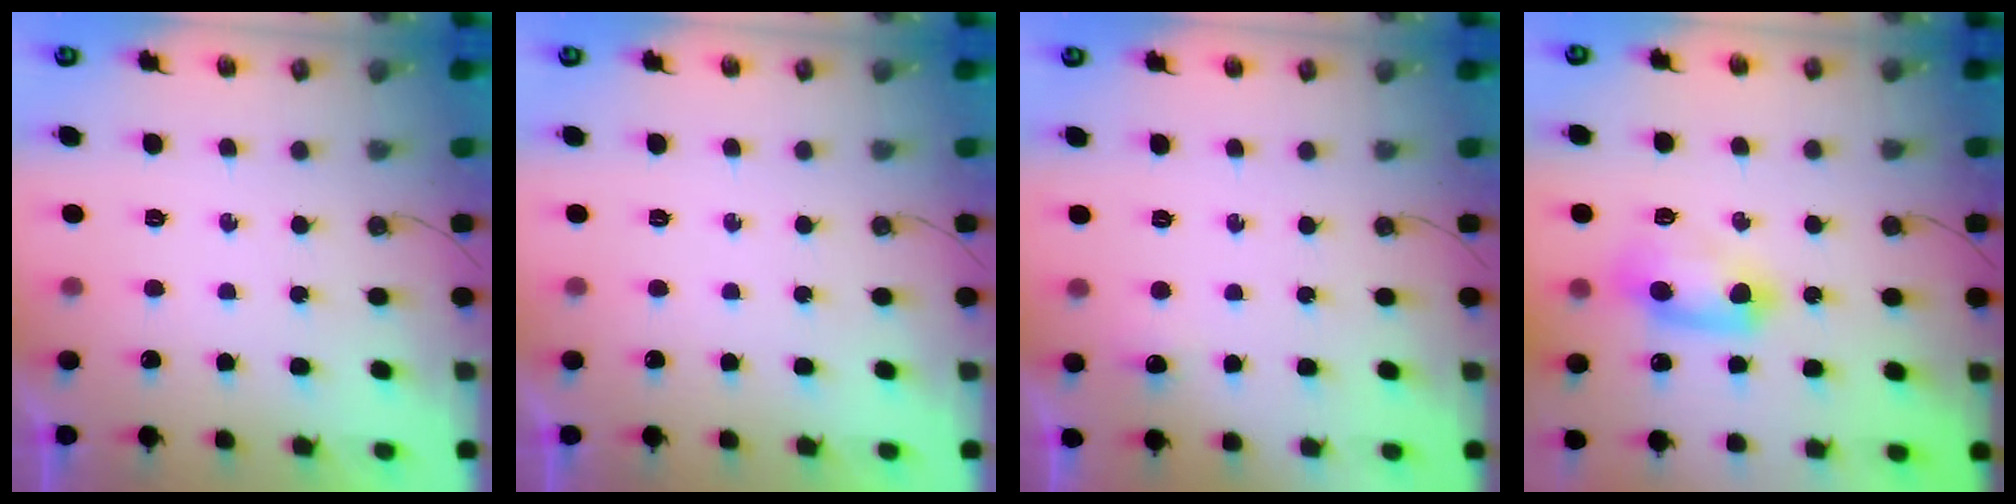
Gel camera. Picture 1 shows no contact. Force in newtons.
{"total": 0.0}
{"total": 5.4, "press": 4.0, "slide": 3.6}
{"total": 12.7, "press": 11.0, "slide": 6.4}